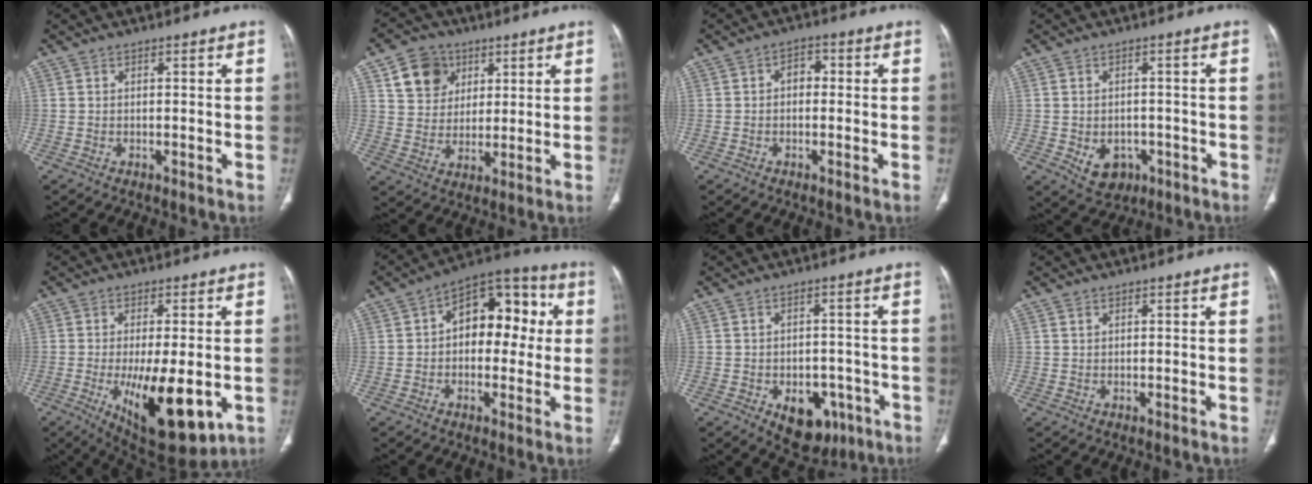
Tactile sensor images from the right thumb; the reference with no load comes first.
{"total": 9.8, "force": [4.5, 7.9, 3.7], "torque": [-0.035, -0.012, 0.084]}
{"total": 3.1, "force": [0.0, 2.3, 2.2], "torque": [-0.020, 0.014, -0.008]}
{"total": 6.4, "force": [-2.0, 5.0, 3.4], "torque": [-0.036, 0.013, -0.015]}
{"total": 16.4, "force": [-4.1, 6.1, 14.6], "torque": [-0.225, -0.021, -0.042]}
{"total": 15.0, "force": [2.0, 9.4, 11.6], "torque": [-0.110, 0.038, 0.019]}
{"total": 9.8, "force": [-4.2, 6.4, 6.1], "torque": [-0.050, 0.021, -0.043]}
{"total": 0.7, "force": [0.4, 0.5, 0.3], "torque": [-0.003, 0.000, 0.008]}